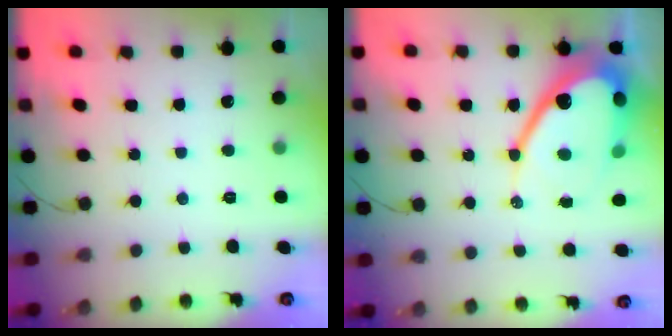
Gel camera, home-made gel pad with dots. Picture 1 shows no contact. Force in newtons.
{"total": 18.7, "press": 18.6, "slide": 1.7}